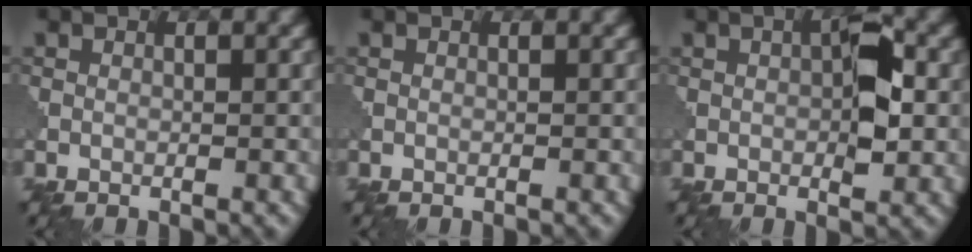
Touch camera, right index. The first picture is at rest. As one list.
[{"total": 0.0}, {"total": 3.6, "force": [0.0, 1.3, 3.4], "torque": [-0.053, 0.003, -0.002]}]